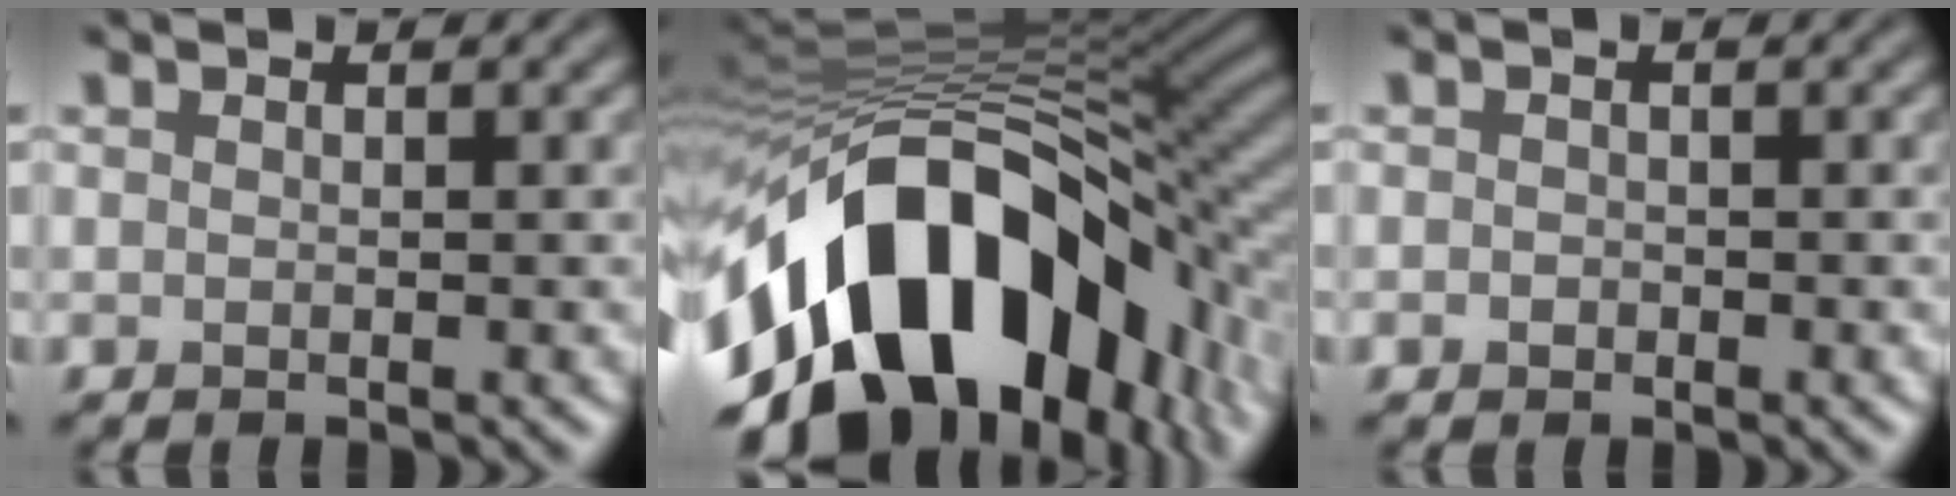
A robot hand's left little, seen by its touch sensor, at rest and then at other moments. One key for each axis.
{"total": 17.0, "fx": -6.9, "fy": 9.8, "fz": 12.1, "tx": -0.195, "ty": -0.008, "tz": -0.098}
{"total": 0.7, "fx": -0.3, "fy": 0.6, "fz": 0.2, "tx": -0.002, "ty": -0.002, "tz": -0.006}